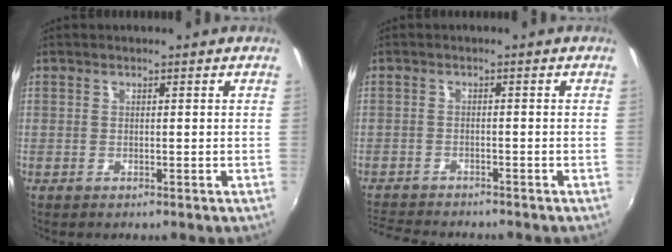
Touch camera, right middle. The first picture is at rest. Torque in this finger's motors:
{"motor_torque": [-0.59, -0.88, -0.06, 0.01]}